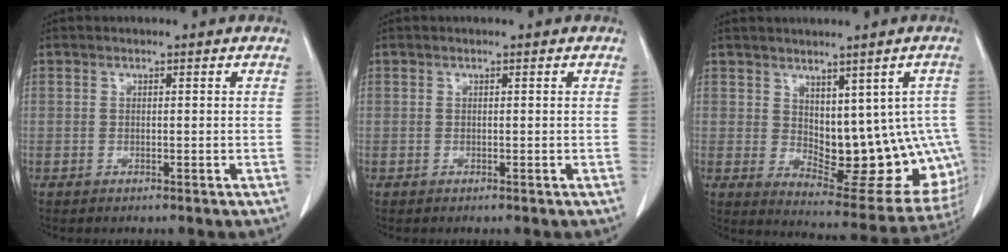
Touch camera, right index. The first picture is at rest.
{"total": 0.0}
{"total": 15.1, "force": [-0.3, 7.8, 12.9], "torque": [-0.129, 0.000, 0.018]}